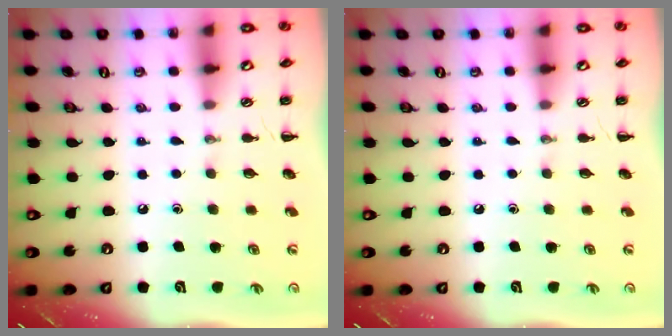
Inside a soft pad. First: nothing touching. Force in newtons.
{"total": 0.0}